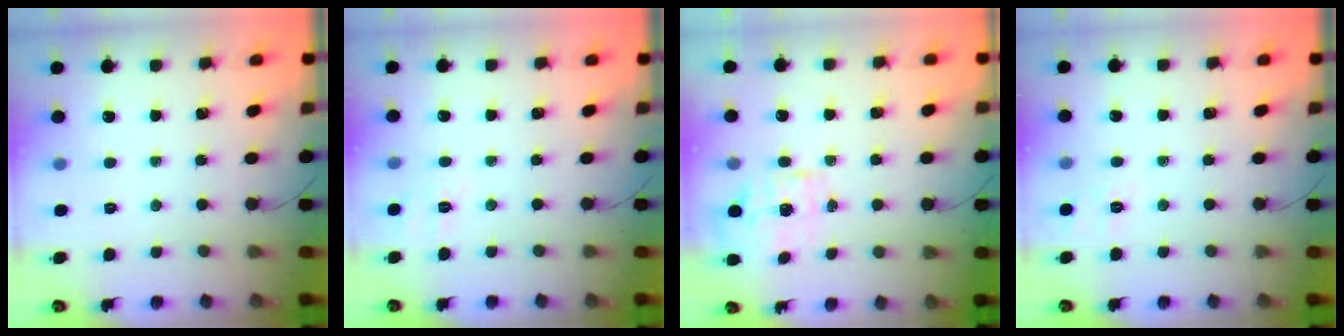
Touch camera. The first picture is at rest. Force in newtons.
{"total": 6.9, "press": 6.6, "slide": 2.1}
{"total": 1.8, "press": 1.7, "slide": 0.5}
{"total": 2.7, "press": 2.1, "slide": 1.6}